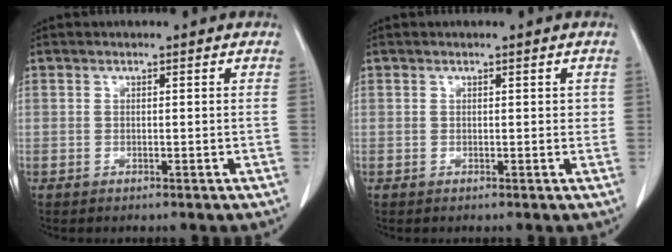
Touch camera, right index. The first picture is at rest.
{"total": 1.0, "force": [0.3, 0.6, 0.8], "torque": [-0.008, -0.001, 0.005]}